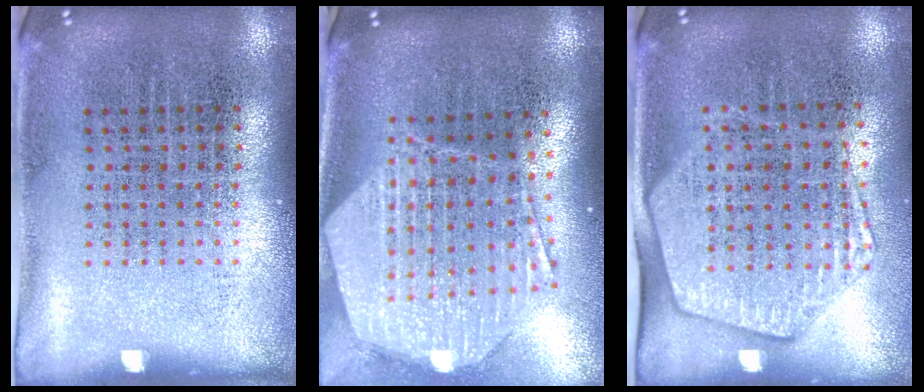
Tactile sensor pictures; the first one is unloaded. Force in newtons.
{"total": 2.9, "press": 2.3, "slide": 1.8}
{"total": 1.9, "press": 1.7, "slide": 0.9}